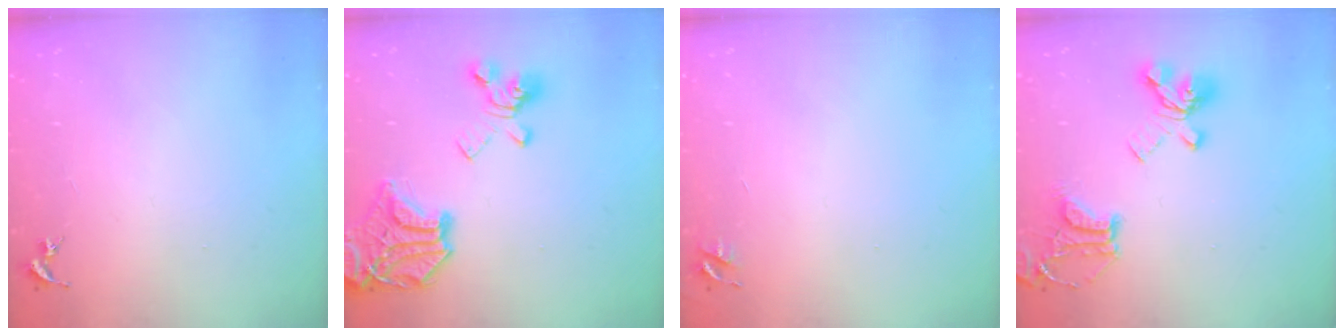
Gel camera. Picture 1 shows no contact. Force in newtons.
{"total": 22.5, "press": 22.3, "slide": 2.7}
{"total": 3.5, "press": 3.5, "slide": 0.4}
{"total": 20.9, "press": 20.8, "slide": 2.1}